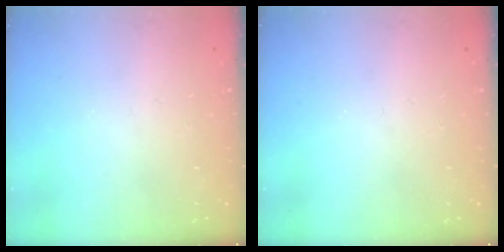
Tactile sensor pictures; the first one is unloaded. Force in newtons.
{"total": 0.0}